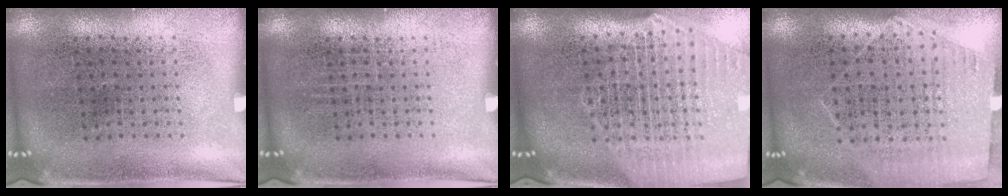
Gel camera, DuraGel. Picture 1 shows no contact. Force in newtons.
{"total": 0.0}
{"total": 2.8, "press": 2.3, "slide": 1.5}
{"total": 1.2, "press": 1.1, "slide": 0.5}